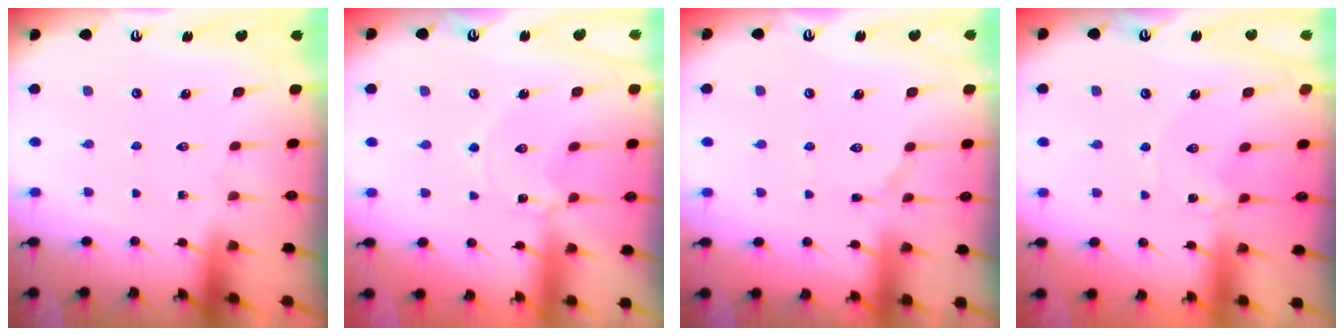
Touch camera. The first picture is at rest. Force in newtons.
{"total": 0.9, "press": 0.9, "slide": 0.2}
{"total": 2.9, "press": 2.9, "slide": 0.3}
{"total": 0.0}